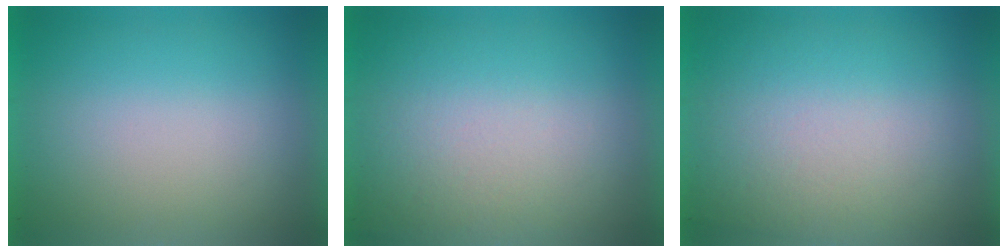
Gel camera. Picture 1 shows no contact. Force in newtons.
{"total": 2.7}
{"total": 3.1}